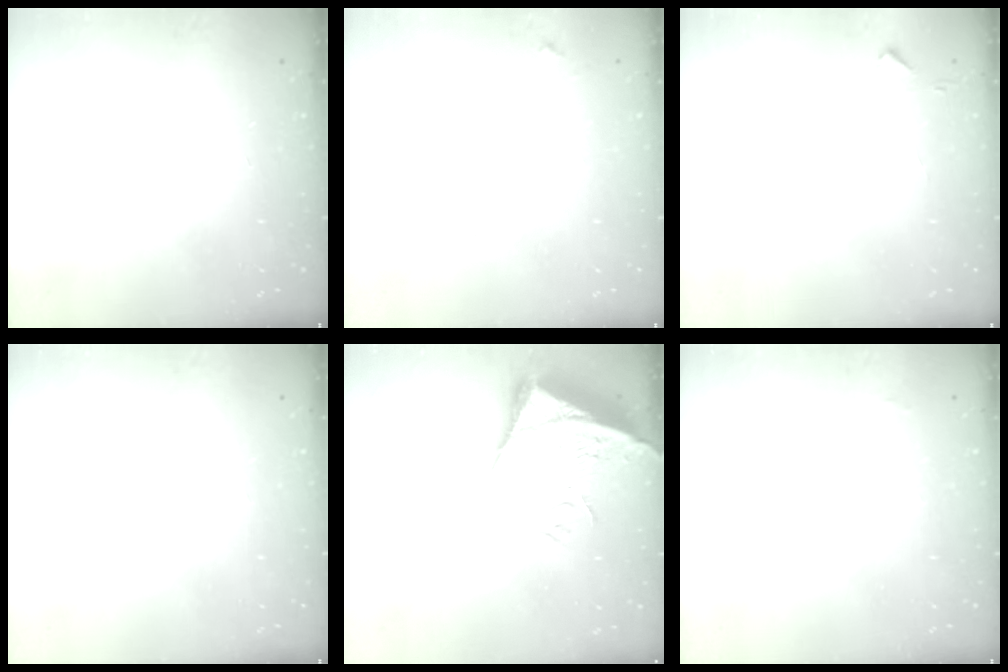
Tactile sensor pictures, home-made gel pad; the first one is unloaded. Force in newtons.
{"total": 3.5, "press": 3.5, "slide": 0.3}
{"total": 2.8, "press": 2.8, "slide": 0.4}
{"total": 0.0}
{"total": 10.6, "press": 10.5, "slide": 1.1}
{"total": 1.3, "press": 1.3, "slide": 0.2}